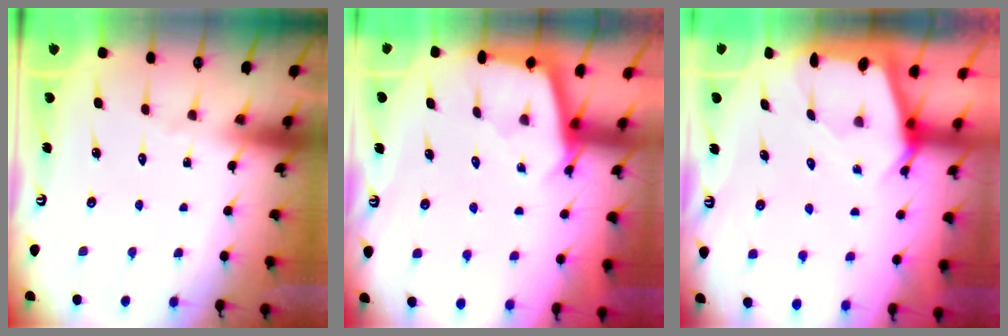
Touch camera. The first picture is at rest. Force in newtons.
{"total": 2.9, "press": 2.8, "slide": 0.3}
{"total": 2.3, "press": 2.3, "slide": 0.3}